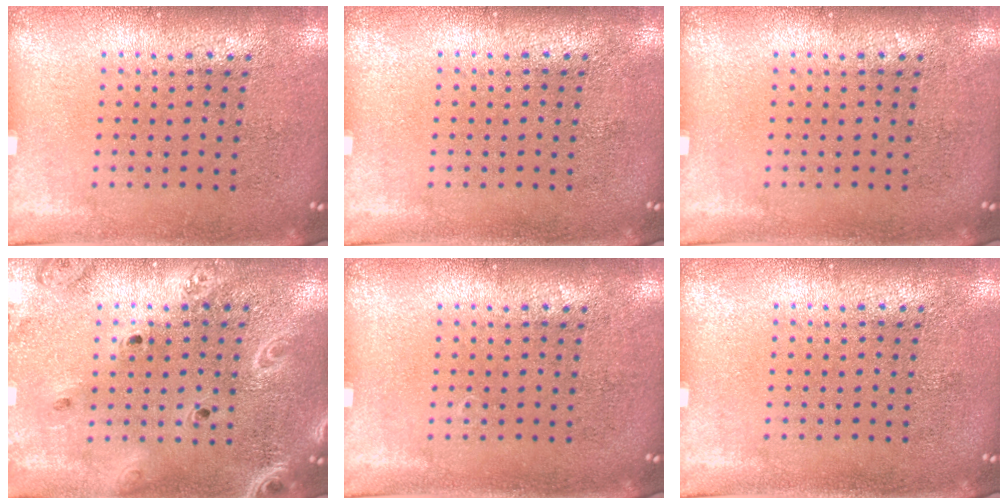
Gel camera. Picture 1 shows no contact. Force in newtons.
{"total": 0.0}
{"total": 0.0}
{"total": 2.0, "press": 1.9, "slide": 0.8}
{"total": 0.0}
{"total": 0.0}